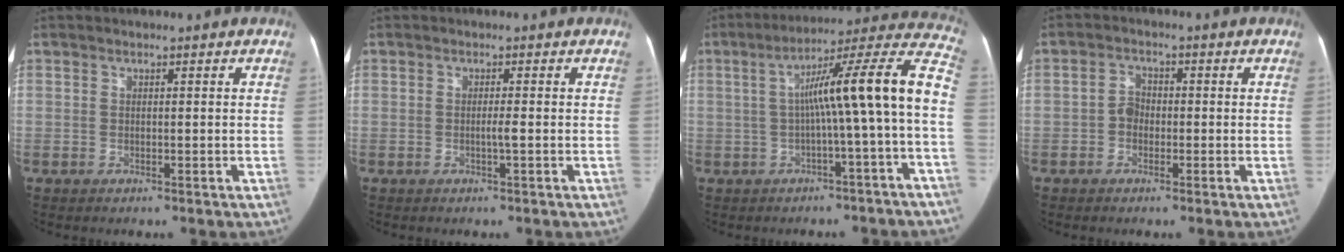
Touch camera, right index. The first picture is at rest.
{"total": 1.2, "force": [-0.4, -0.3, 1.1], "torque": [-0.019, -0.001, -0.008]}
{"total": 14.6, "force": [-1.1, -1.1, 14.6], "torque": [-0.201, 0.043, -0.023]}
{"total": 2.7, "force": [-0.7, 2.1, 1.5], "torque": [-0.026, 0.013, -0.015]}